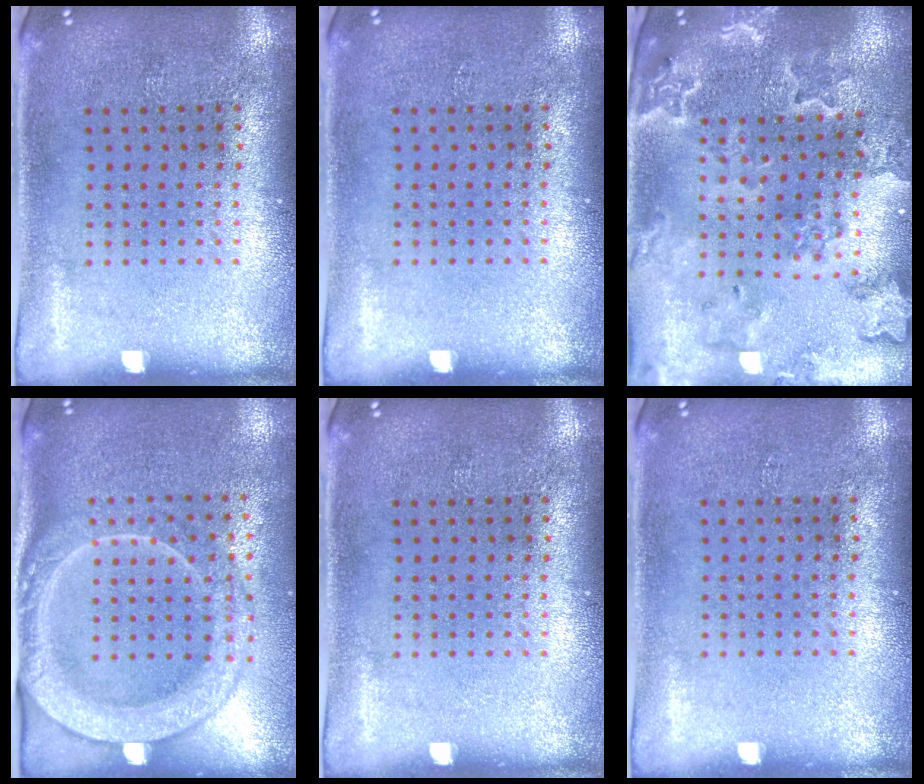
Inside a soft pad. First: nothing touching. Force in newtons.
{"total": 0.0}
{"total": 2.2, "press": 2.1, "slide": 0.4}
{"total": 2.4, "press": 2.2, "slide": 1.1}
{"total": 0.0}
{"total": 0.0}